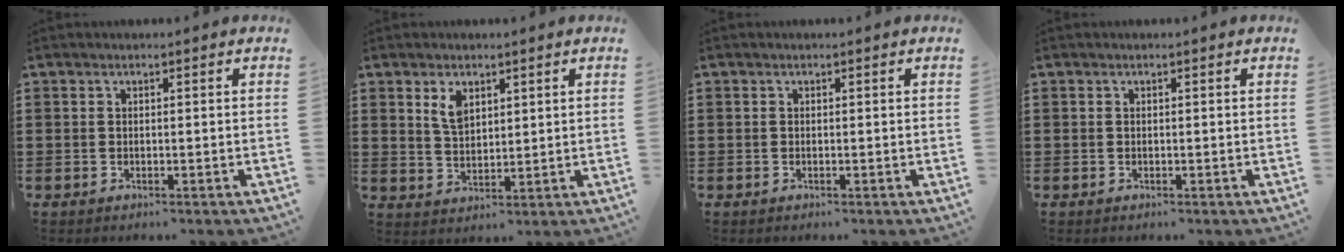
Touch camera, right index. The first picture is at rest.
{"total": 3.9, "force": [2.2, 2.1, 2.4], "torque": [-0.055, 0.007, 0.040]}
{"total": 0.0}
{"total": 0.0}